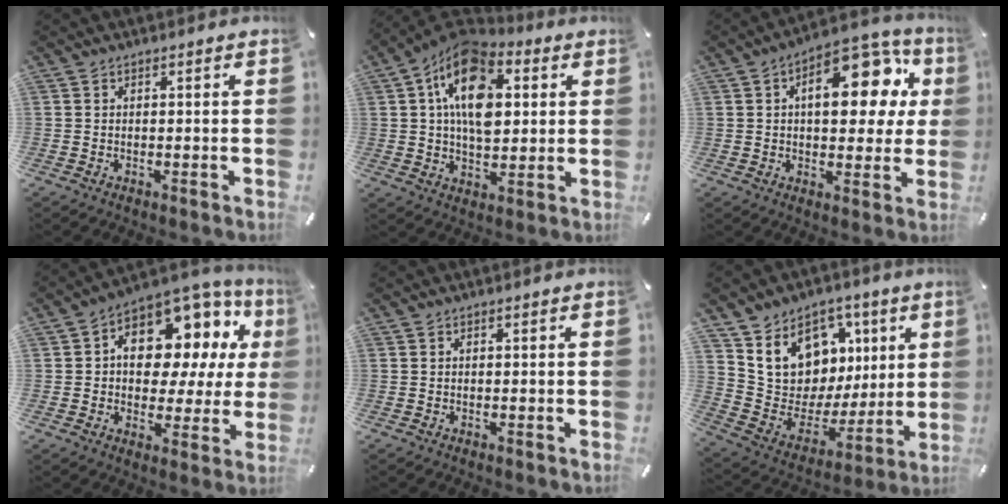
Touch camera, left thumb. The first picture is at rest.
{"total": 16.2, "force": [4.4, 10.3, 11.7], "torque": [-0.208, -0.009, 0.076]}
{"total": 17.8, "force": [5.5, 10.0, 13.7], "torque": [-0.177, -0.027, 0.090]}
{"total": 12.8, "force": [4.0, 9.0, 8.1], "torque": [-0.119, -0.039, 0.075]}
{"total": 0.0}
{"total": 12.8, "force": [5.6, 11.1, 3.2], "torque": [-0.053, -0.059, 0.115]}